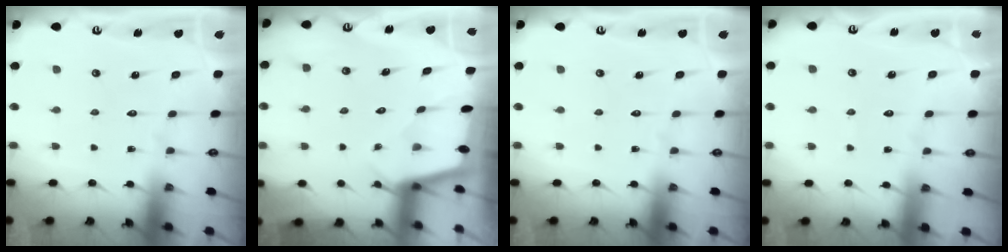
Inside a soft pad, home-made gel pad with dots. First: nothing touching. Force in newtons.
{"total": 1.6, "press": 1.5, "slide": 0.2}
{"total": 0.0}
{"total": 2.0, "press": 2.0, "slide": 0.3}